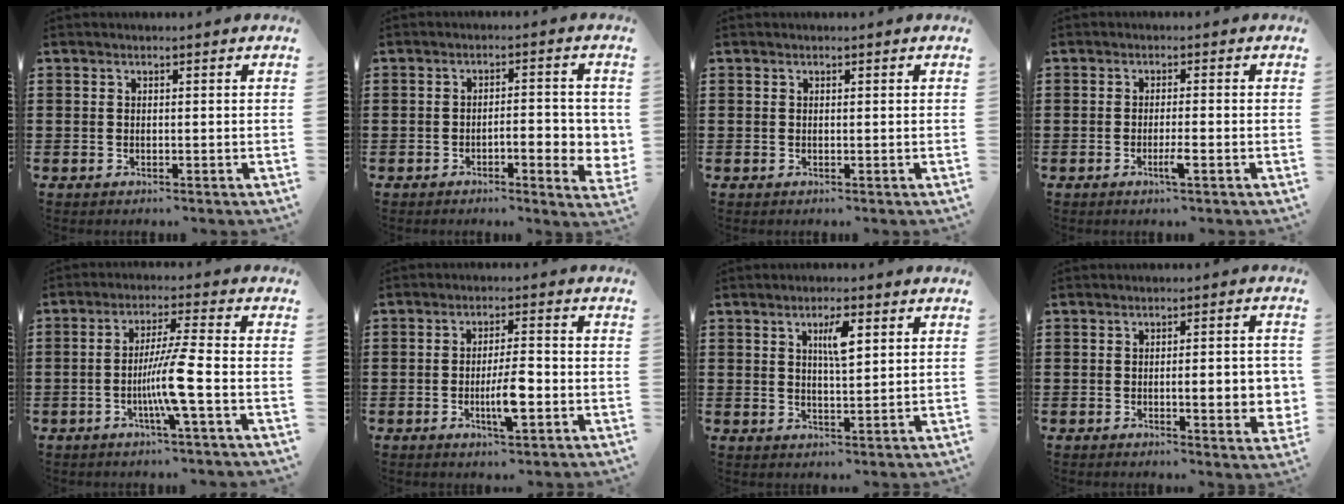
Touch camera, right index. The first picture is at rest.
{"total": 5.1, "force": [-1.5, 1.4, 4.6], "torque": [-0.062, -0.005, -0.028]}
{"total": 0.0}
{"total": 2.7, "force": [-1.3, 0.0, 2.4], "torque": [-0.040, -0.004, -0.023]}
{"total": 7.7, "force": [-2.5, -0.7, 7.3], "torque": [-0.138, -0.016, -0.051]}
{"total": 6.1, "force": [-1.7, 1.3, 5.7], "torque": [-0.110, -0.005, -0.032]}
{"total": 4.4, "force": [1.8, 1.2, 3.9], "torque": [-0.066, 0.003, 0.023]}
{"total": 6.1, "force": [-0.8, 1.2, 5.9], "torque": [-0.073, -0.012, -0.016]}